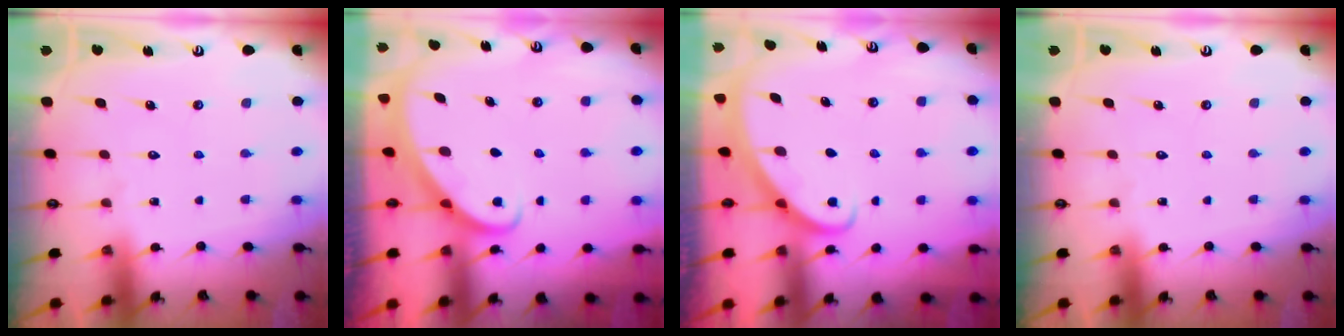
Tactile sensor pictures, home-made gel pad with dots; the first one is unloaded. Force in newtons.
{"total": 2.3, "press": 2.3, "slide": 0.3}
{"total": 2.9, "press": 2.9, "slide": 0.2}
{"total": 0.0}